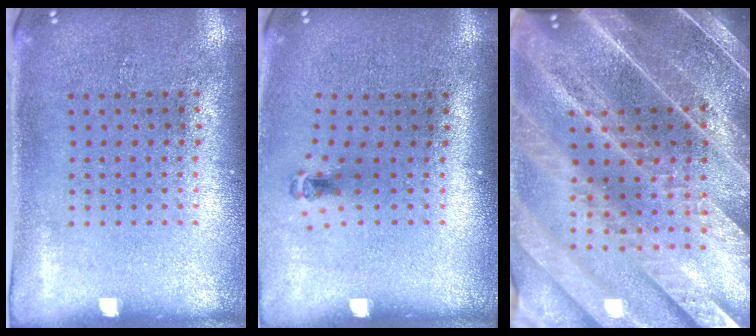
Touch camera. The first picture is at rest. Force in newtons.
{"total": 0.6, "press": 0.4, "slide": 0.5}
{"total": 5.5, "press": 4.6, "slide": 2.9}